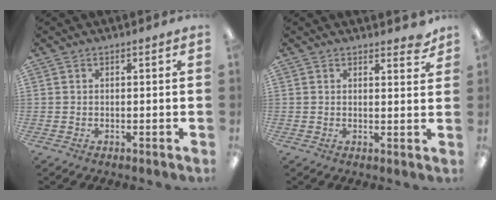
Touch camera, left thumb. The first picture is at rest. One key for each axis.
{"total": 2.6, "fx": 2.2, "fy": 0.7, "fz": 1.0, "tx": -0.001, "ty": -0.013, "tz": 0.035}